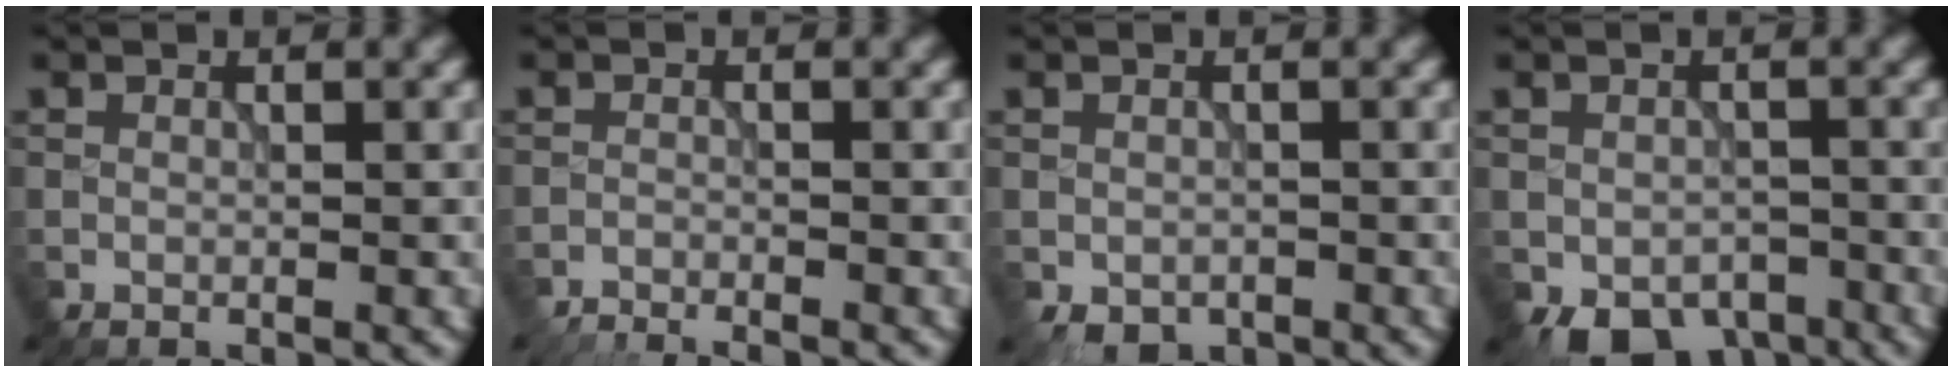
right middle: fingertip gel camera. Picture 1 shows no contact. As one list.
[{"total": 2.4, "force": [-2.3, 0.0, 0.4], "torque": [-0.011, -0.008, -0.045]}, {"total": 2.0, "force": [-1.1, 1.3, 1.0], "torque": [-0.019, -0.010, -0.017]}, {"total": 5.4, "force": [-3.2, 3.2, 2.8], "torque": [-0.039, -0.016, -0.046]}]